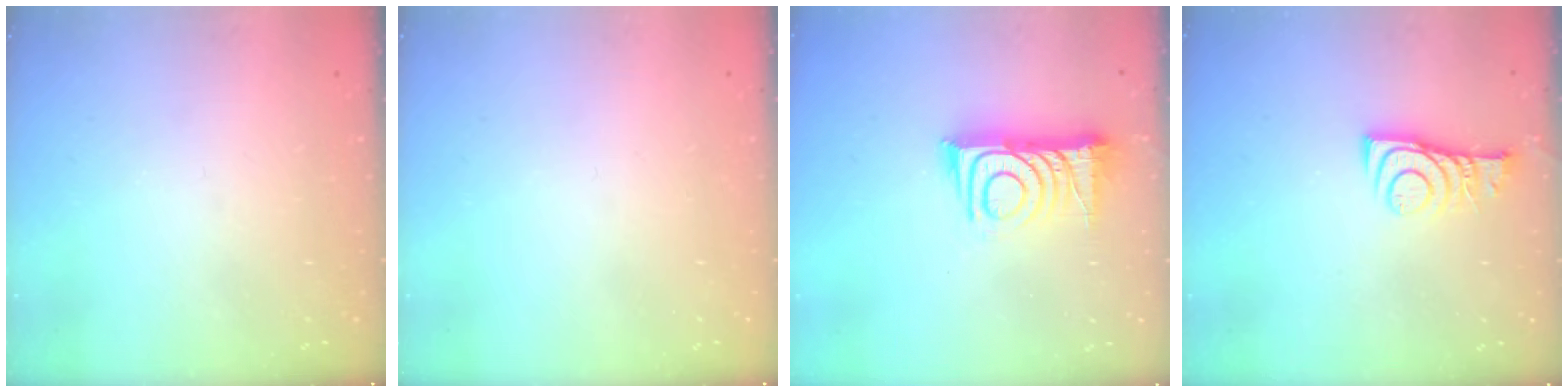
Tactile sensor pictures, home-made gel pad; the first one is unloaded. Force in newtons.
{"total": 1.7, "press": 1.6, "slide": 0.1}
{"total": 13.1, "press": 13.0, "slide": 0.9}
{"total": 8.9, "press": 8.8, "slide": 0.8}